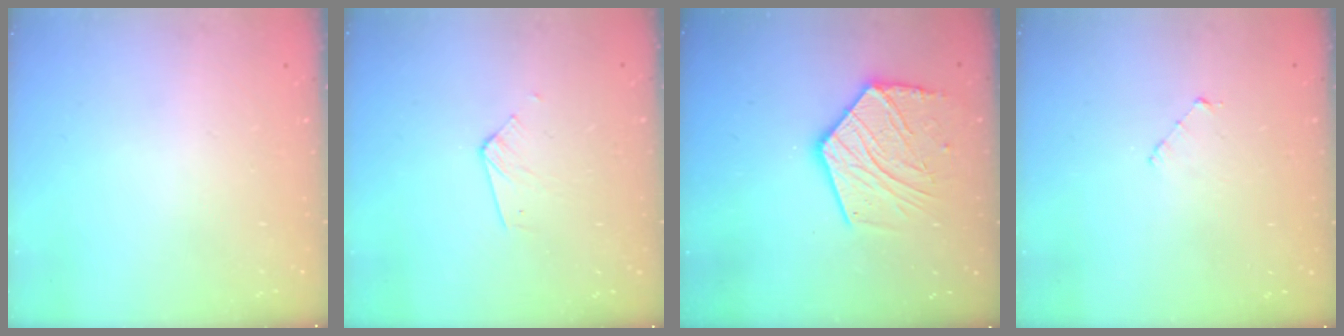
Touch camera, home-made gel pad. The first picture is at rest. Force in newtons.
{"total": 3.6, "press": 3.6, "slide": 0.3}
{"total": 16.2, "press": 16.2, "slide": 1.0}
{"total": 2.9, "press": 2.9, "slide": 0.2}